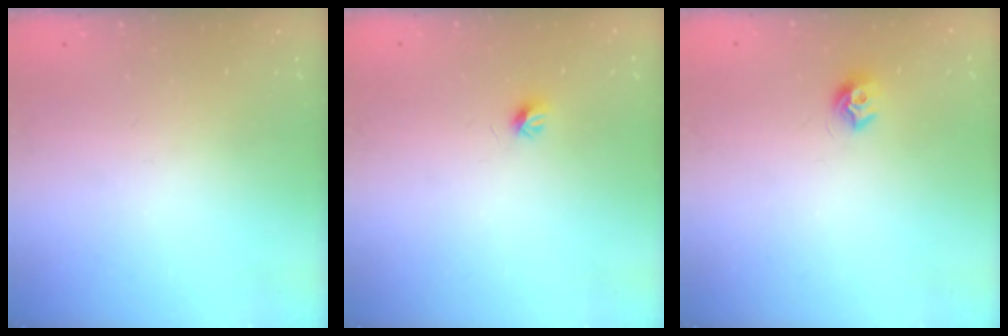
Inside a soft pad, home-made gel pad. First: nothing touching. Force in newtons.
{"total": 4.0, "press": 3.9, "slide": 0.9}
{"total": 6.7, "press": 6.6, "slide": 0.6}